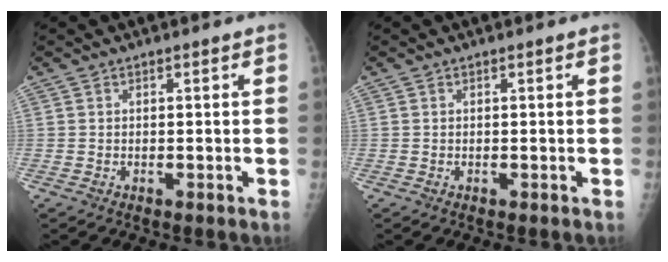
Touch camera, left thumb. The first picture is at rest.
{"total": 0.0}